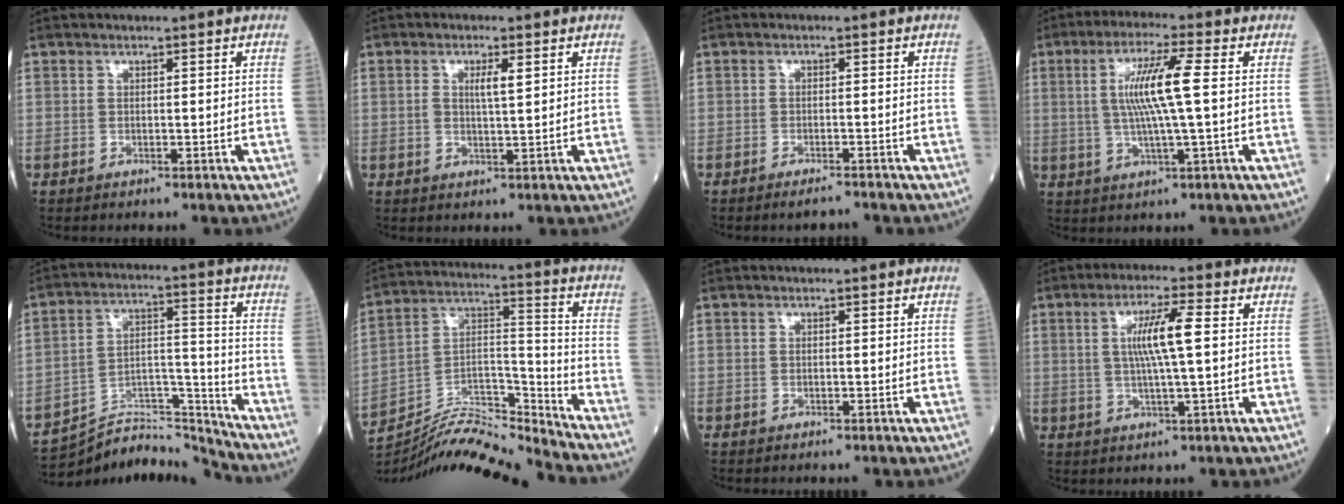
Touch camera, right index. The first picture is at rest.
{"total": 2.8, "force": [1.0, 0.4, 2.6], "torque": [-0.051, 0.002, 0.019]}
{"total": 2.1, "force": [-2.0, 0.2, 0.7], "torque": [-0.013, -0.003, -0.030]}
{"total": 8.9, "force": [1.1, -0.3, 8.8], "torque": [-0.173, 0.003, 0.019]}
{"total": 12.4, "force": [-12.3, -0.1, -0.8], "torque": [0.019, 0.055, -0.216]}
{"total": 15.0, "force": [-14.7, -0.6, 3.3], "torque": [-0.061, 0.045, -0.264]}
{"total": 0.0}
{"total": 7.0, "force": [1.1, -0.1, 6.9], "torque": [-0.128, 0.002, 0.019]}